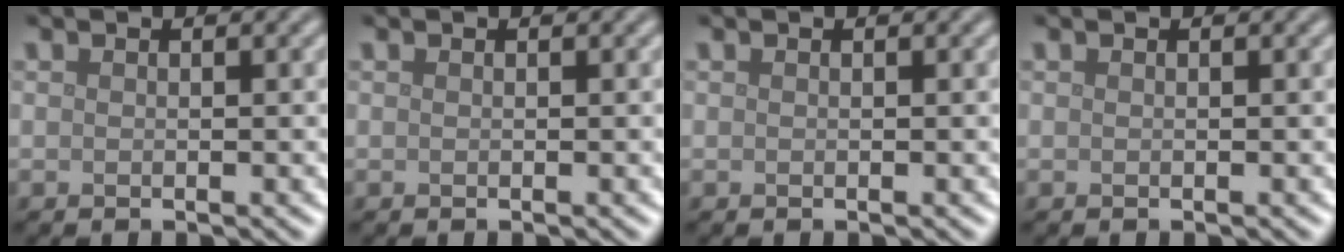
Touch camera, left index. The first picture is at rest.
{"total": 0.0}
{"total": 0.0}
{"total": 0.0}